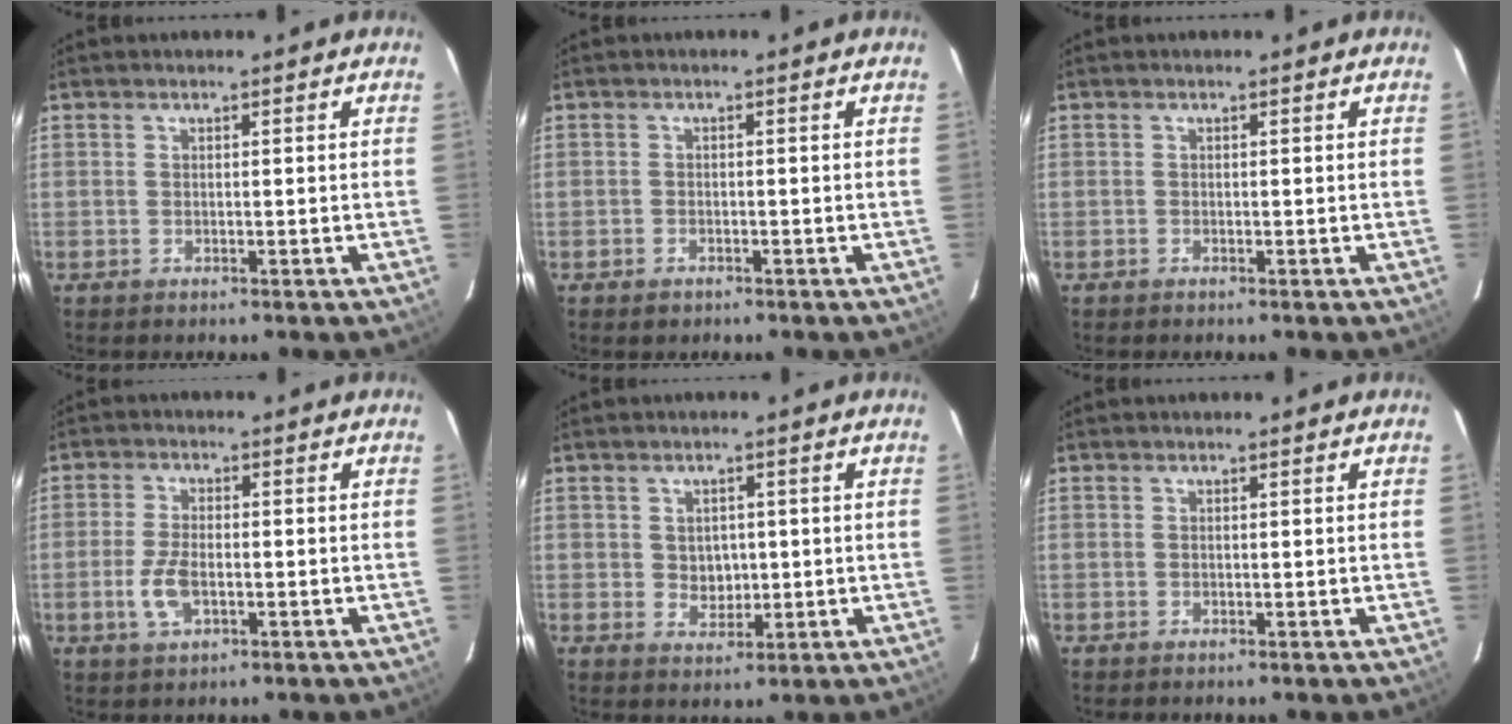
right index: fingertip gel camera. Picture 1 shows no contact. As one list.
[{"total": 1.5, "force": [-1.1, 1.0, 0.3], "torque": [-0.007, 0.000, -0.015]}, {"total": 0.0}, {"total": 5.6, "force": [-1.7, 2.7, 4.6], "torque": [-0.102, -0.002, -0.031]}, {"total": 3.7, "force": [0.3, 3.2, 1.7], "torque": [-0.028, 0.005, 0.009]}, {"total": 0.0}]